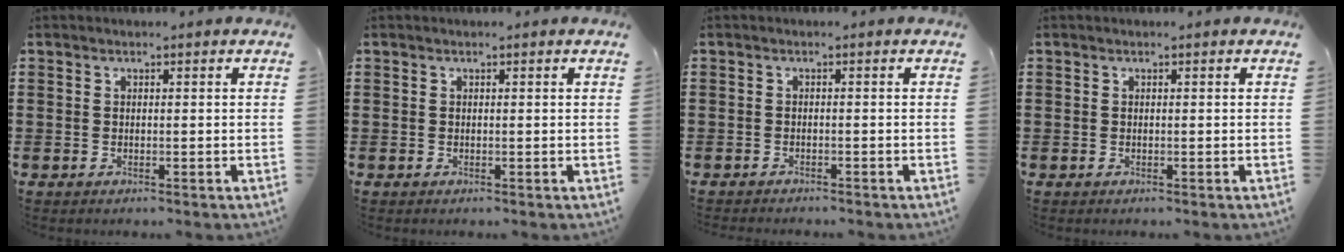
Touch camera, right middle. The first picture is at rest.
{"total": 0.0}
{"total": 0.8, "force": [-0.8, 0.1, 0.0], "torque": [-0.002, 0.001, -0.017]}
{"total": 0.0}